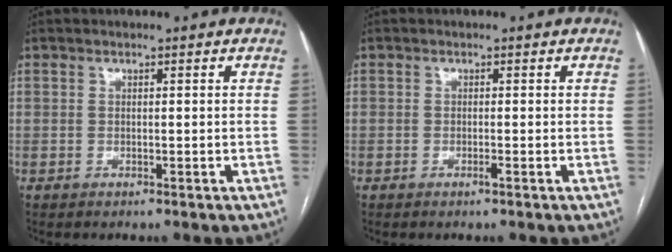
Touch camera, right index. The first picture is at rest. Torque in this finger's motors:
{"motor_torque": [0.09, 0.06, 0.05, 0.00]}